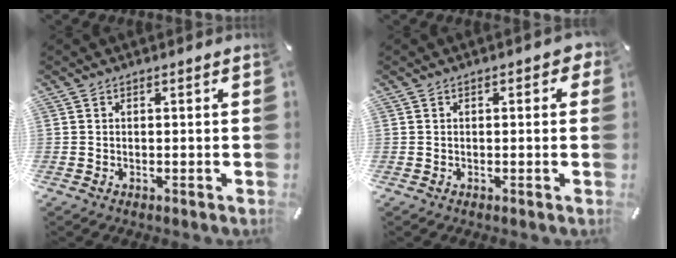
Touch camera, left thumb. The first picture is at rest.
{"total": 2.0, "force": [0.3, 1.0, 1.7], "torque": [-0.018, 0.001, -0.001]}